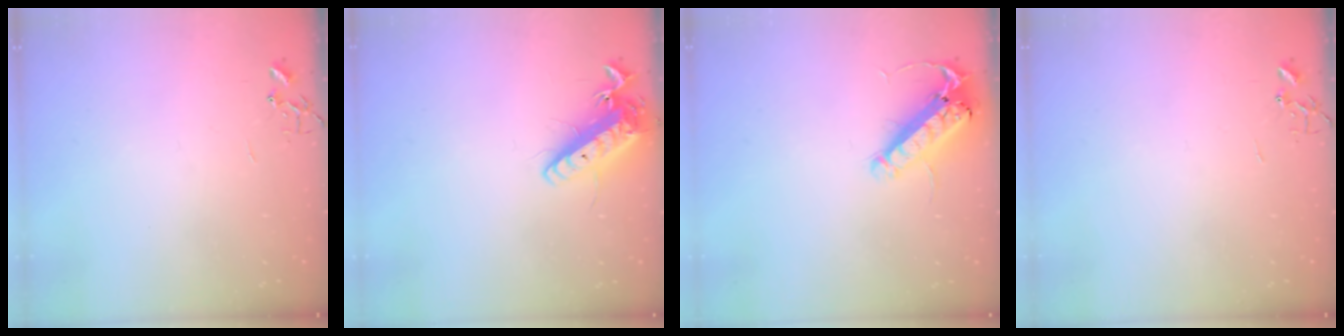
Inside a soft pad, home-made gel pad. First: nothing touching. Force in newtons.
{"total": 14.1, "press": 13.9, "slide": 2.4}
{"total": 14.7, "press": 14.4, "slide": 2.7}
{"total": 0.0}